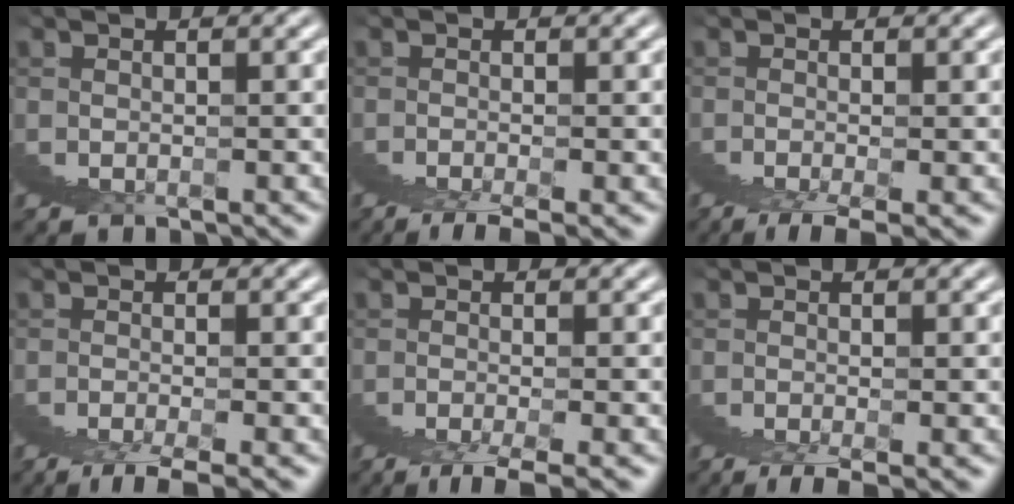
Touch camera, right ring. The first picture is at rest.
{"total": 1.5, "force": [0.9, -0.9, 0.7], "torque": [0.008, 0.021, 0.006]}
{"total": 1.8, "force": [1.3, -1.1, 0.6], "torque": [0.008, 0.025, 0.009]}
{"total": 1.6, "force": [0.8, -1.3, 0.6], "torque": [0.009, 0.026, 0.001]}
{"total": 1.8, "force": [1.1, -1.4, 0.6], "torque": [0.008, 0.028, 0.005]}
{"total": 1.7, "force": [1.2, -0.8, 0.9], "torque": [0.003, 0.021, 0.012]}